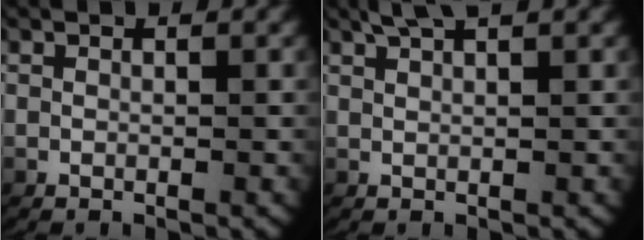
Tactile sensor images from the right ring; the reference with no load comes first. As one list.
[{"total": 2.6, "force": [2.3, 0.2, 1.2], "torque": [-0.026, 0.008, 0.039]}]